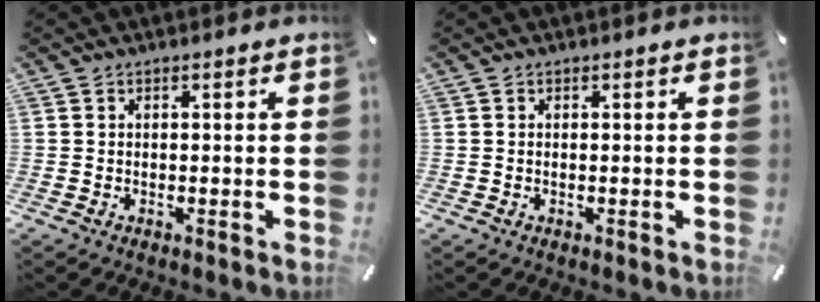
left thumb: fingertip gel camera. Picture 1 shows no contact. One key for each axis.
{"total": 0.5, "fx": -0.1, "fy": 0.0, "fz": 0.5, "tx": -0.009, "ty": -0.001, "tz": -0.001}